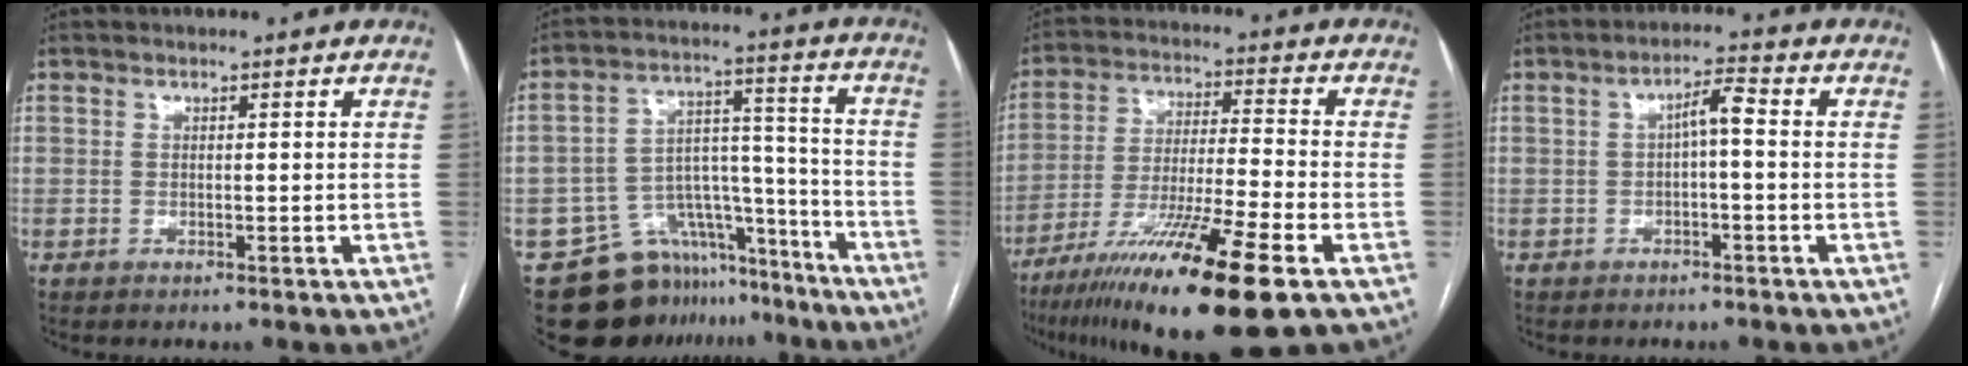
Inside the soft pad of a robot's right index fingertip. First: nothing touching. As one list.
[{"total": 15.1, "force": [-12.4, 7.9, 3.0], "torque": [-0.037, 0.067, -0.186]}, {"total": 18.9, "force": [-11.2, 0.4, 15.2], "torque": [-0.255, -0.046, -0.193]}, {"total": 3.6, "force": [-0.1, 0.7, 3.5], "torque": [-0.058, 0.016, -0.002]}]